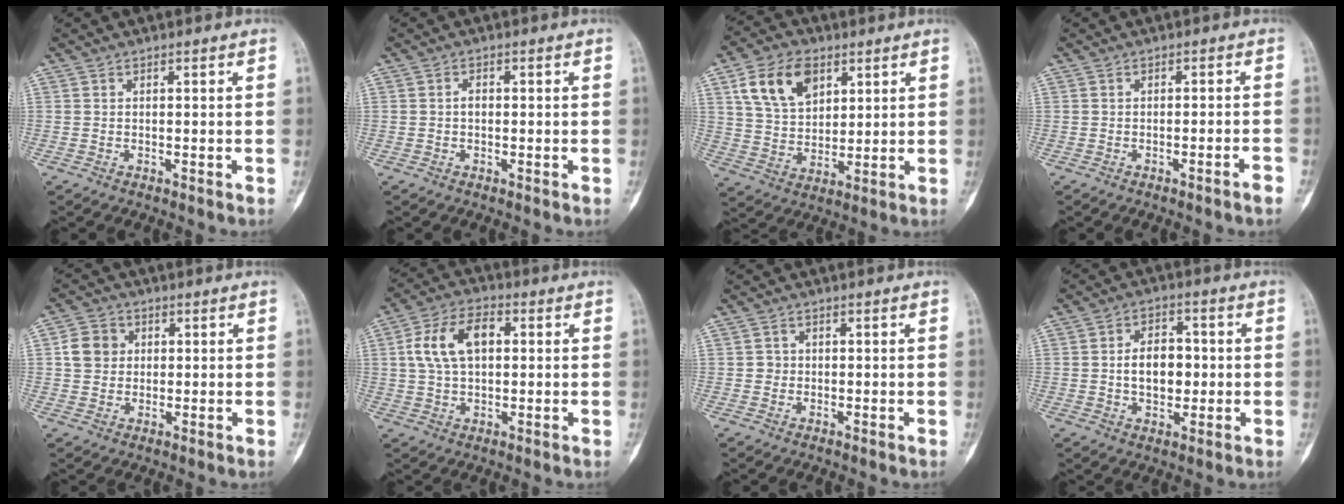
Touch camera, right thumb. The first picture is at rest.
{"total": 1.2, "force": [-0.2, 0.7, 0.9], "torque": [-0.010, 0.003, -0.005]}
{"total": 12.1, "force": [5.4, 7.9, 7.4], "torque": [-0.109, -0.015, 0.102]}
{"total": 2.3, "force": [-1.6, -0.2, 1.6], "torque": [-0.034, 0.007, -0.019]}
{"total": 5.6, "force": [0.9, 5.0, 2.4], "torque": [-0.027, 0.004, 0.009]}
{"total": 10.5, "force": [1.9, 6.3, 8.3], "torque": [-0.153, 0.018, 0.031]}
{"total": 1.4, "force": [-0.1, 1.3, 0.3], "torque": [0.003, 0.003, -0.002]}
{"total": 8.2, "force": [-0.3, 5.4, 6.1], "torque": [-0.075, 0.012, -0.006]}